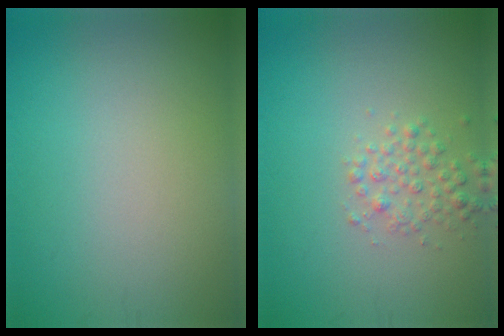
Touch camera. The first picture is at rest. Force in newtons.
{"total": 2.1, "press": 2.1, "slide": 0.0}